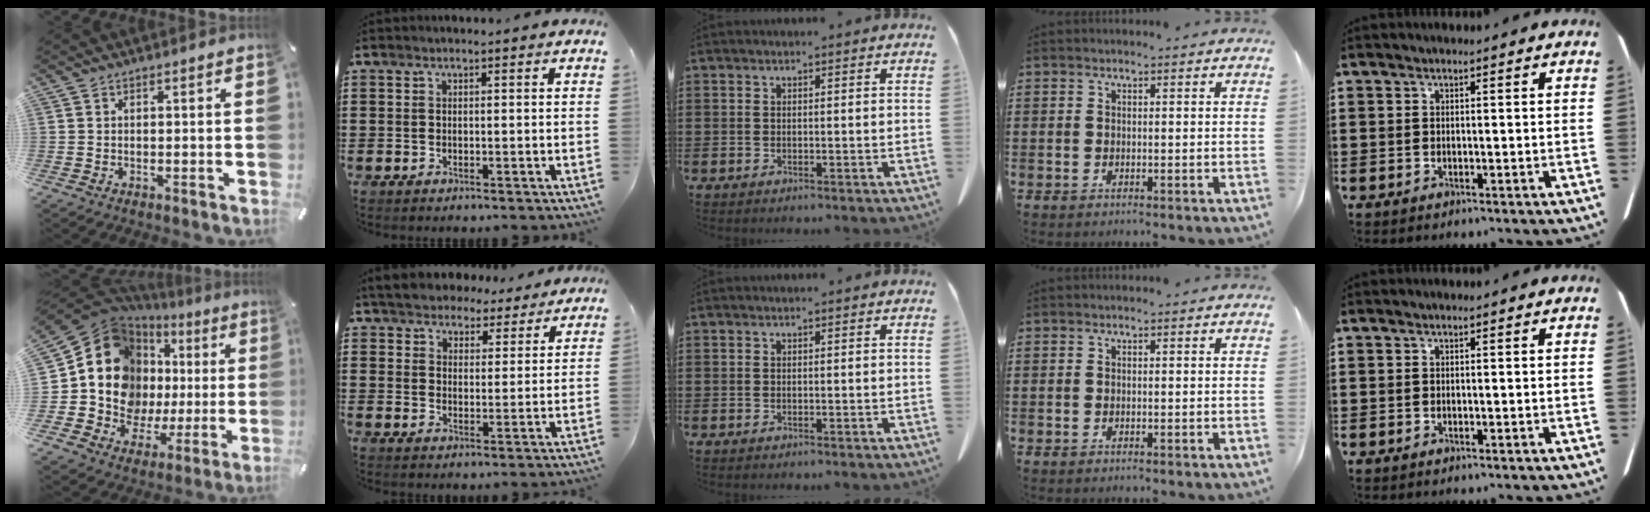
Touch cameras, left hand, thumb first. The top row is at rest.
{"thumb": {"total": 17.3, "force": [3.8, 14.7, 8.2], "torque": [-0.146, -0.046, 0.087]}, "index": {"total": 4.8, "force": [4.6, 1.4, 0.2], "torque": [-0.030, -0.016, 0.081]}}